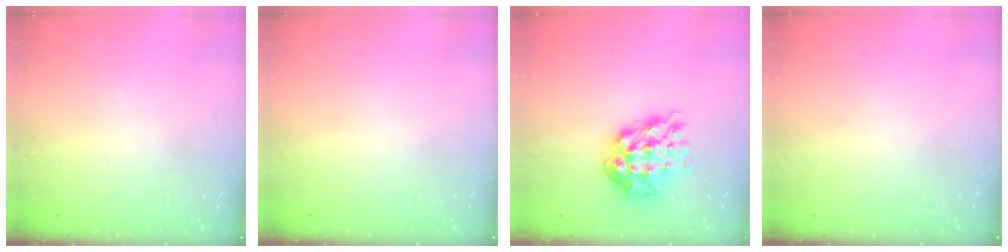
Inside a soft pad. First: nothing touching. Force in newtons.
{"total": 0.0}
{"total": 11.2, "press": 11.1, "slide": 1.0}
{"total": 0.0}